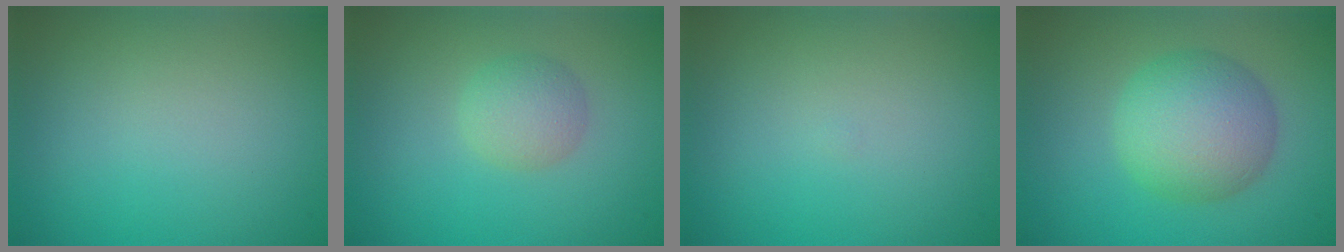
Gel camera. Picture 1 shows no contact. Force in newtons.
{"total": 2.3, "press": 2.3, "slide": 0.1}
{"total": 0.0}
{"total": 6.3, "press": 6.3, "slide": 0.1}